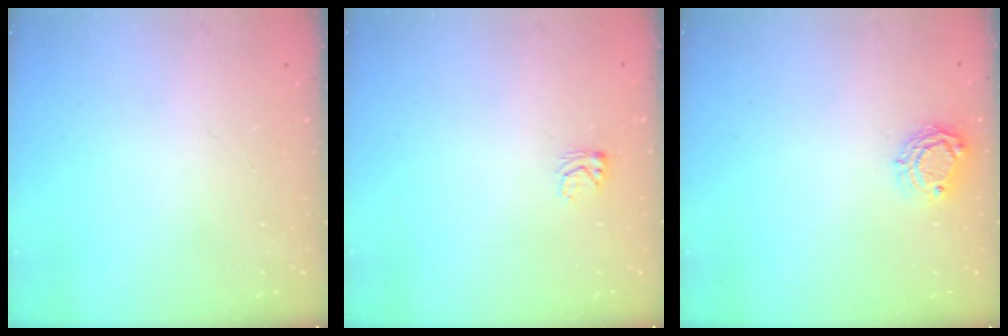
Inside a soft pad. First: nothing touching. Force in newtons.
{"total": 3.8, "press": 3.7, "slide": 0.3}
{"total": 6.7, "press": 6.6, "slide": 0.4}